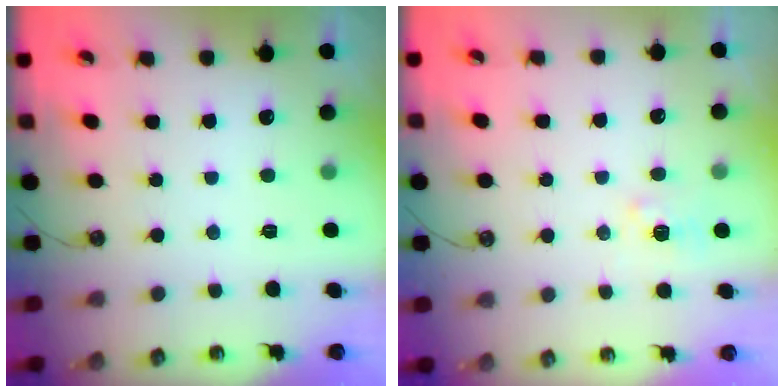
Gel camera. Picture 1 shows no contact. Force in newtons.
{"total": 4.5, "press": 4.4, "slide": 0.5}